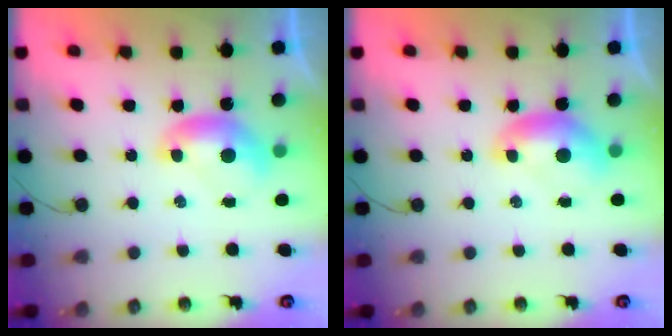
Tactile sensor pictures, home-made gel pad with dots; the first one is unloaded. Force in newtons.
{"total": 0.8, "press": 0.8, "slide": 0.2}